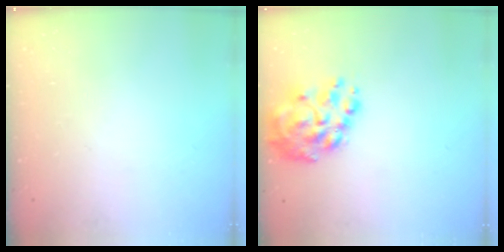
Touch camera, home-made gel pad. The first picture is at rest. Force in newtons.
{"total": 11.5, "press": 11.0, "slide": 3.3}